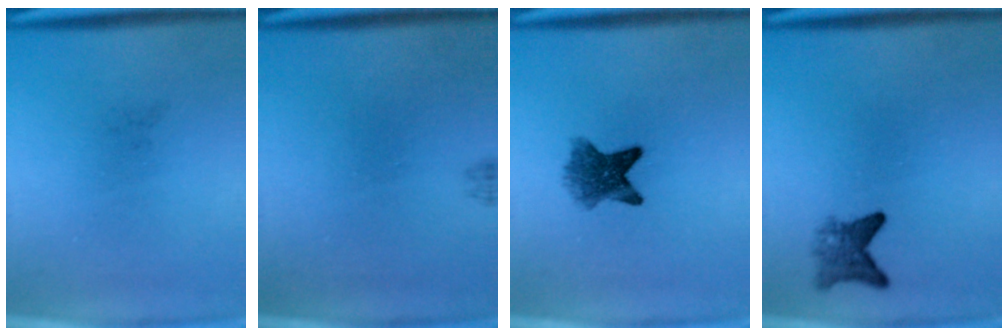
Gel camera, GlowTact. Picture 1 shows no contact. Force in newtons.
{"total": 0.7}
{"total": 6.0}
{"total": 3.1}